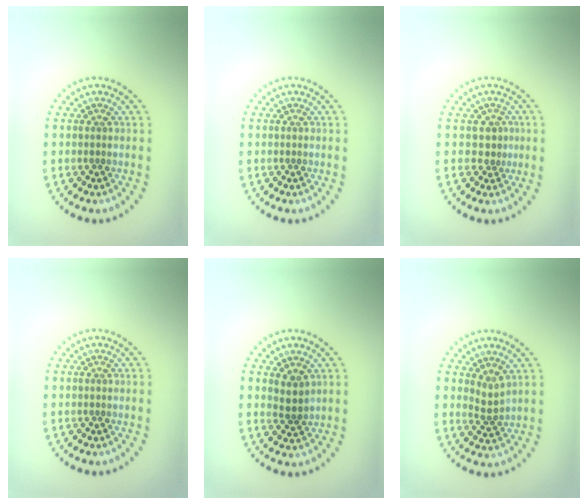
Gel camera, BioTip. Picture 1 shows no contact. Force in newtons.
{"total": 0.0}
{"total": 1.6, "press": 1.2, "slide": 1.1}
{"total": 0.0}
{"total": 1.8, "press": 1.5, "slide": 1.0}
{"total": 1.5, "press": 1.0, "slide": 1.1}